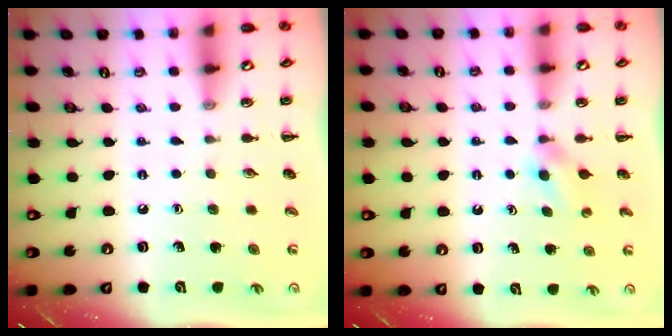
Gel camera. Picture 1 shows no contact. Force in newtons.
{"total": 2.7, "press": 2.5, "slide": 1.0}